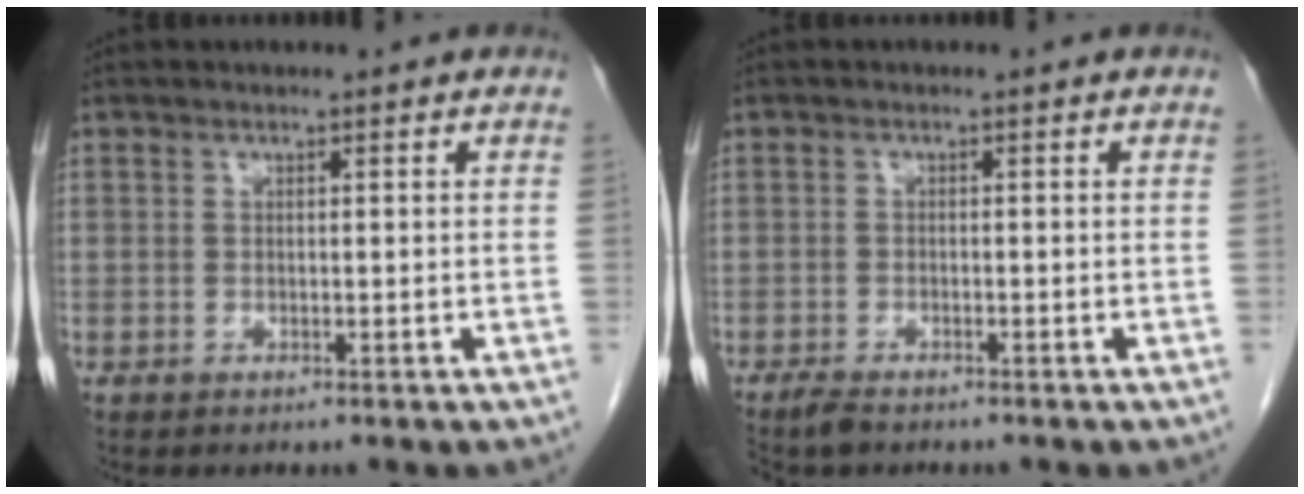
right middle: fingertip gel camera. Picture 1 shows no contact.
{"total": 2.2, "force": [-1.8, 0.6, 1.0], "torque": [-0.025, -0.005, -0.031]}